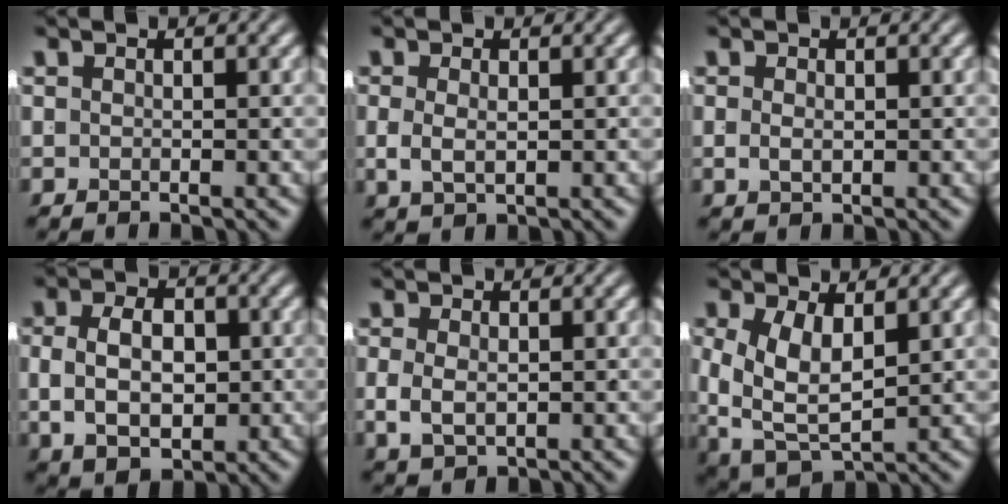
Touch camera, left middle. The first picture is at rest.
{"total": 1.7, "force": [0.2, 1.0, 1.4], "torque": [-0.033, -0.005, 0.013]}
{"total": 0.7, "force": [0.1, 0.3, 0.7], "torque": [-0.012, -0.002, 0.008]}
{"total": 7.4, "force": [-0.4, 5.2, 5.3], "torque": [-0.081, -0.005, 0.000]}
{"total": 2.4, "force": [-0.1, 1.6, 1.7], "torque": [-0.041, -0.007, 0.010]}
{"total": 7.7, "force": [-1.3, 6.1, 4.5], "torque": [-0.110, -0.046, 0.000]}